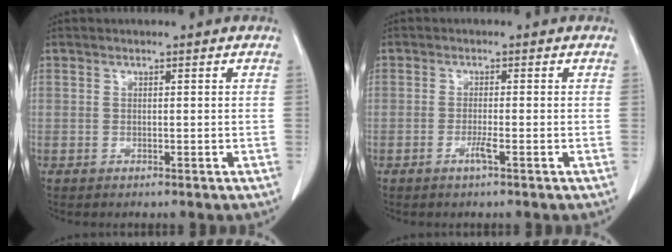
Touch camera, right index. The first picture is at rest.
{"total": 1.7, "force": [-0.9, -0.2, 1.5], "torque": [-0.031, -0.003, -0.017]}